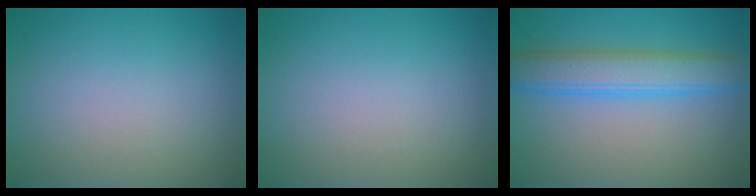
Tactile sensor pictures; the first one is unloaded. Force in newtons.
{"total": 0.0}
{"total": 5.2, "press": 5.2, "slide": 0.1}